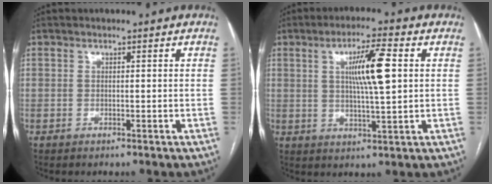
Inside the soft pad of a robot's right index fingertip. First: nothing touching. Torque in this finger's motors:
{"motor_torque": [1.02, -0.22, 0.49, 0.15]}